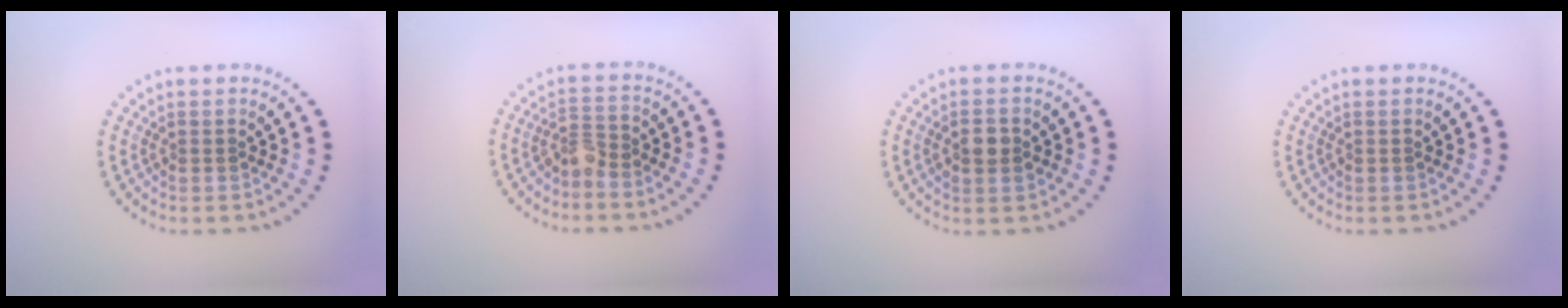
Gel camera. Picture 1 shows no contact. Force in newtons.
{"total": 2.0, "press": 1.5, "slide": 1.3}
{"total": 2.4, "press": 2.4, "slide": 0.4}
{"total": 0.0}